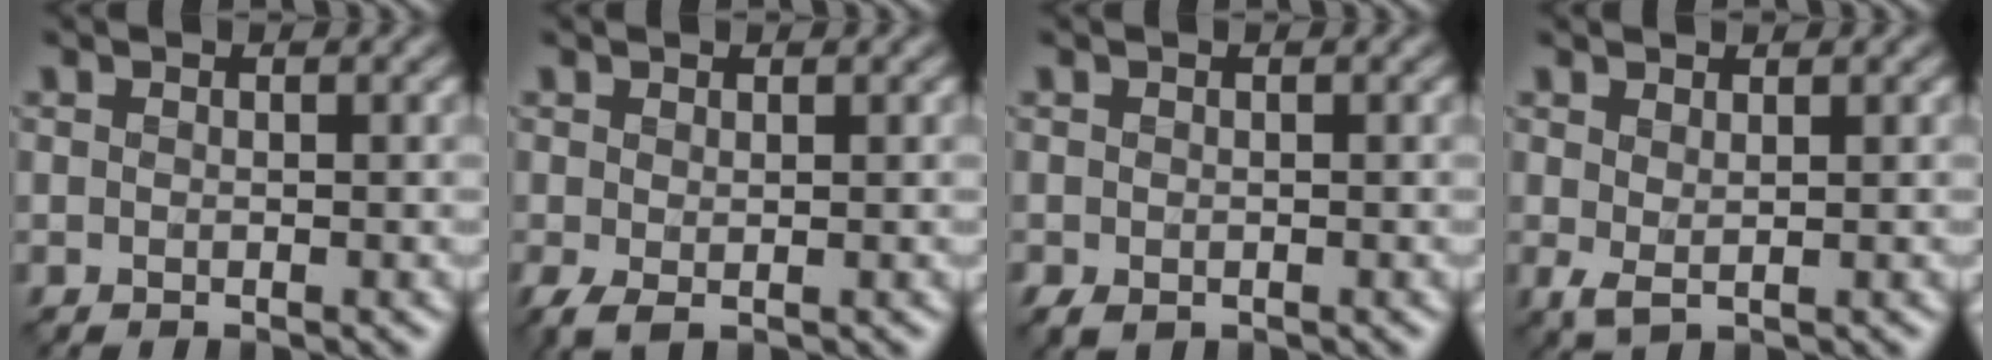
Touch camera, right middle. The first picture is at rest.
{"total": 1.6, "force": [-0.4, 0.8, 1.3], "torque": [-0.037, -0.004, -0.008]}
{"total": 1.2, "force": [-0.4, 0.9, 0.7], "torque": [-0.018, -0.003, -0.008]}
{"total": 1.4, "force": [0.5, 0.6, 1.1], "torque": [-0.031, -0.003, 0.012]}